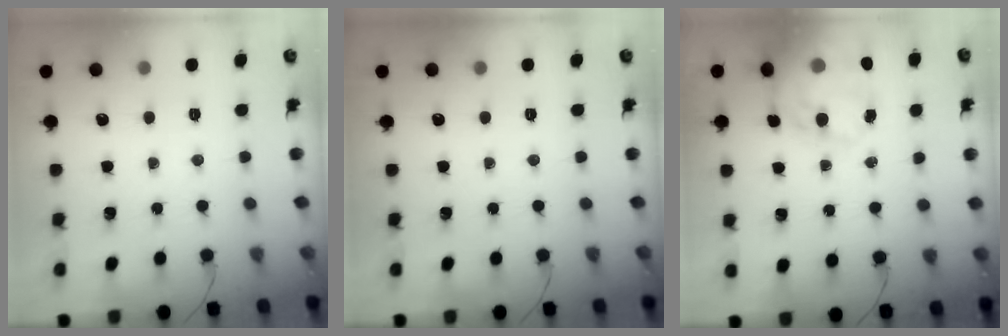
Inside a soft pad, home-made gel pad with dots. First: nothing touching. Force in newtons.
{"total": 0.0}
{"total": 19.2, "press": 18.7, "slide": 4.6}